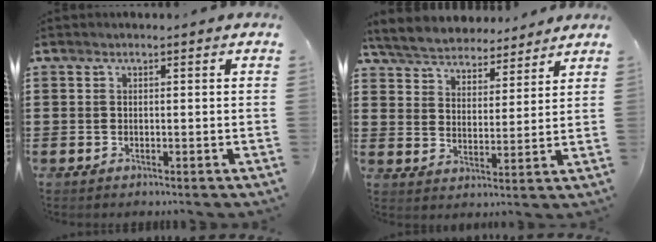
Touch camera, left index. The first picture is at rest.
{"total": 5.1, "force": [5.1, 0.7, 0.2], "torque": [-0.032, -0.032, 0.088]}